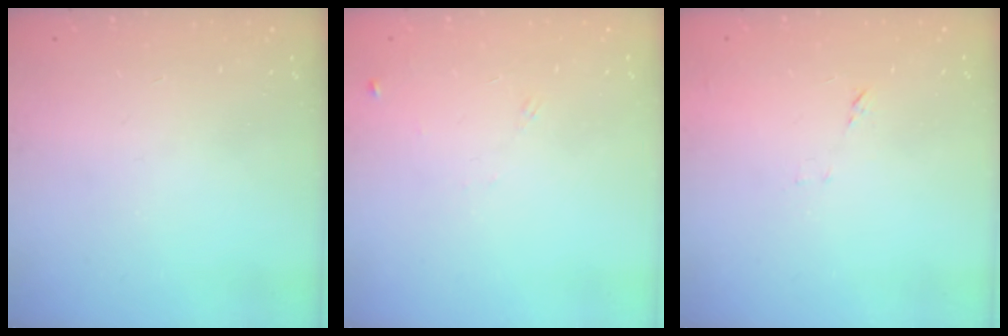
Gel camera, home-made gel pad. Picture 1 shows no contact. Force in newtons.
{"total": 5.7, "press": 5.6, "slide": 0.7}
{"total": 6.0, "press": 6.0, "slide": 0.5}